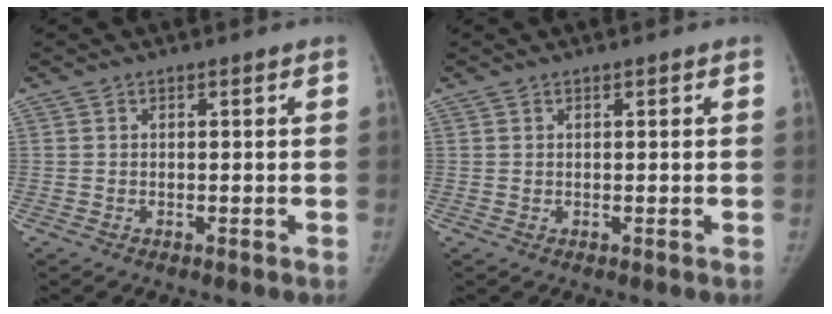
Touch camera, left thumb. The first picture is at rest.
{"total": 0.0}